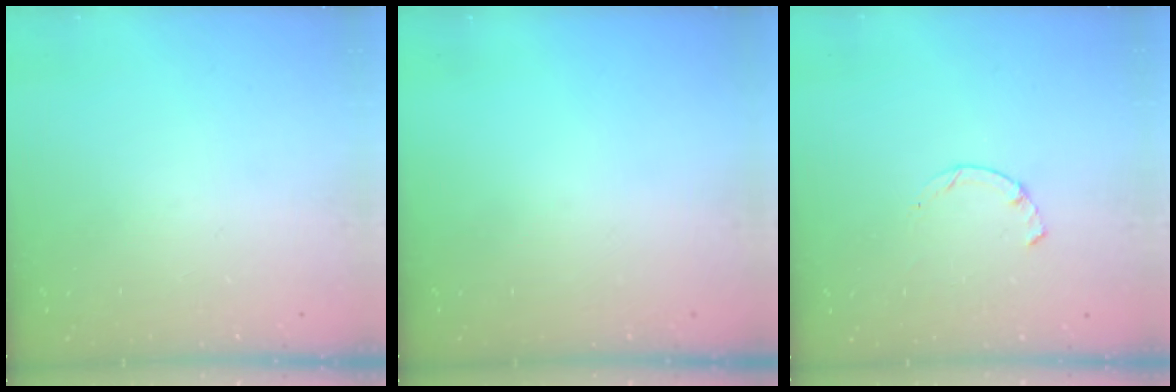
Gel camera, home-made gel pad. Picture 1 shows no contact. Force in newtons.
{"total": 0.0}
{"total": 1.7, "press": 1.6, "slide": 0.4}